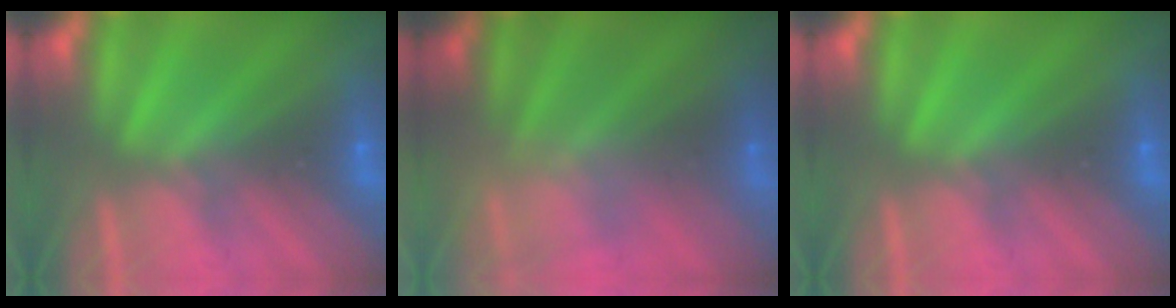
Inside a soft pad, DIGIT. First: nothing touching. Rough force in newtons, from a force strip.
{"total": 2.3}
{"total": 0.0}